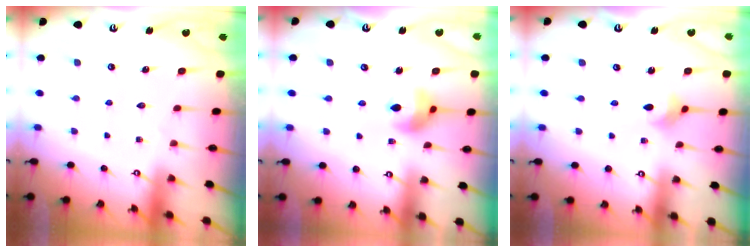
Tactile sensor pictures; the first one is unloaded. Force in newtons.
{"total": 9.8, "press": 9.7, "slide": 1.1}
{"total": 2.7, "press": 2.7, "slide": 0.5}